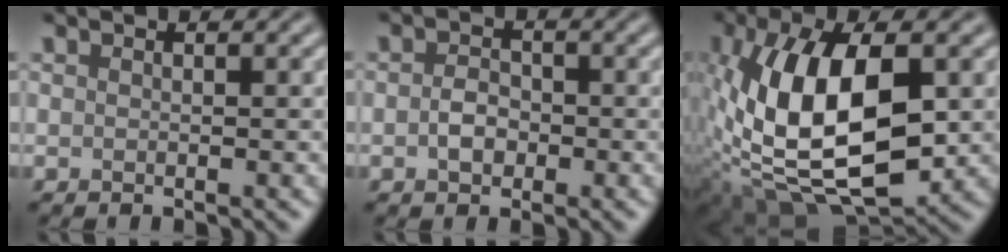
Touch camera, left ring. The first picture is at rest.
{"total": 2.0, "force": [-0.5, 1.5, 1.2], "torque": [-0.024, 0.002, -0.014]}
{"total": 14.1, "force": [-0.1, 7.0, 12.2], "torque": [-0.243, 0.001, -0.004]}